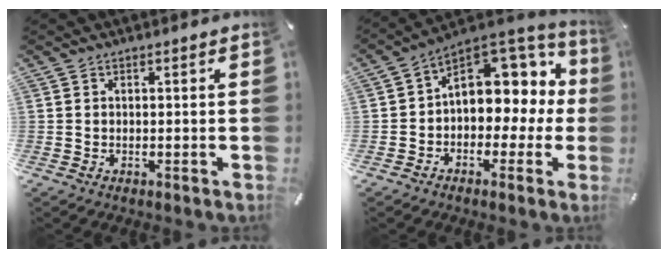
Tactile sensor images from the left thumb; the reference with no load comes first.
{"total": 10.0, "force": [3.6, 7.9, 5.0], "torque": [-0.066, -0.037, 0.070]}